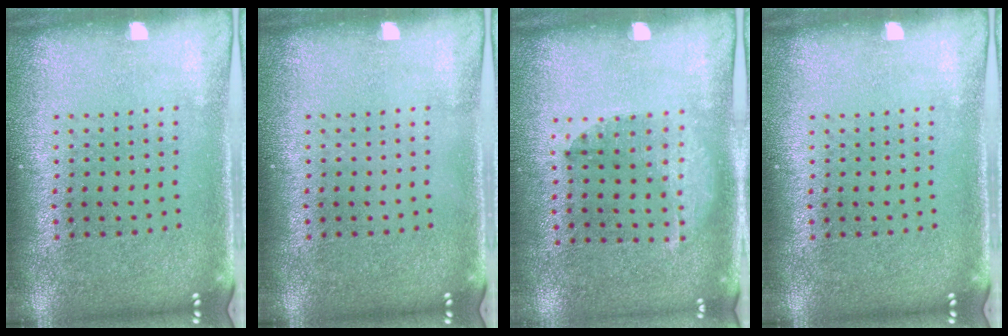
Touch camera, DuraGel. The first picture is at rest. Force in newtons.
{"total": 0.0}
{"total": 1.2, "press": 1.0, "slide": 0.7}
{"total": 0.0}